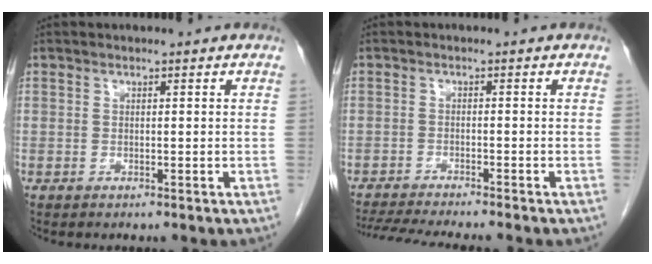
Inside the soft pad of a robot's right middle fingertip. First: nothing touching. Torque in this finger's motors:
{"motor_torque": [0.51, -0.49, 0.08, 0.03]}